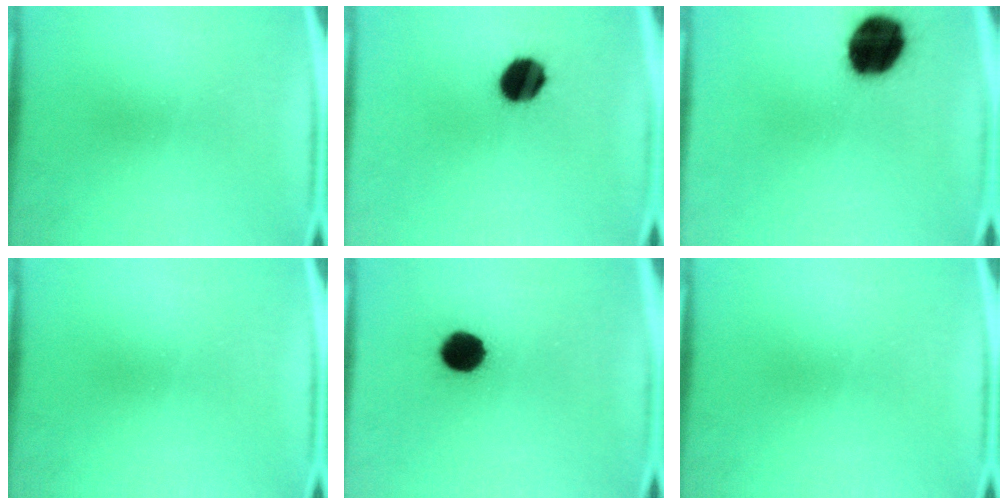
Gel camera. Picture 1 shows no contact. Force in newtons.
{"total": 10.8}
{"total": 16.8}
{"total": 0.0}
{"total": 9.9}
{"total": 0.0}